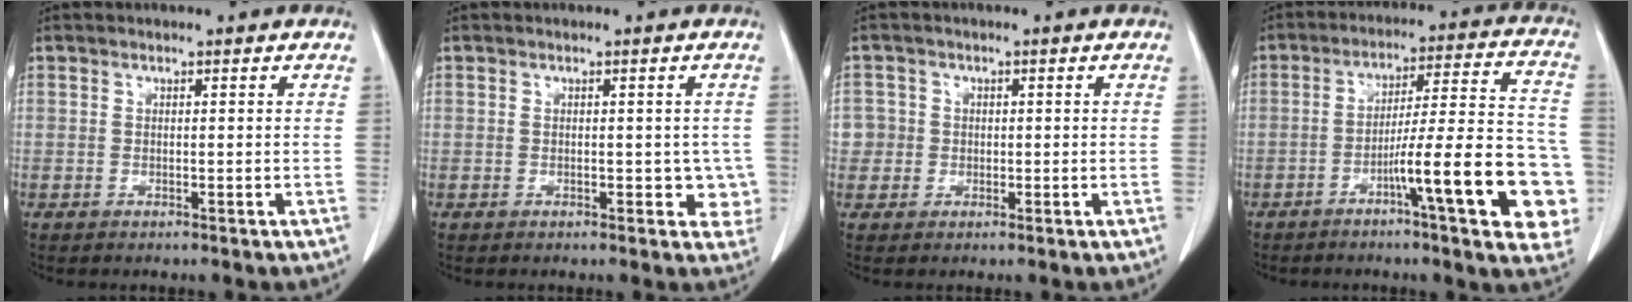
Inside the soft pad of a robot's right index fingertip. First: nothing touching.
{"total": 3.8, "force": [-0.8, 2.3, 2.9], "torque": [-0.011, 0.008, -0.006]}
{"total": 2.8, "force": [-0.2, 2.8, -0.2], "torque": [0.018, 0.009, -0.007]}
{"total": 18.0, "force": [-6.5, 1.8, 16.7], "torque": [-0.174, 0.029, -0.086]}